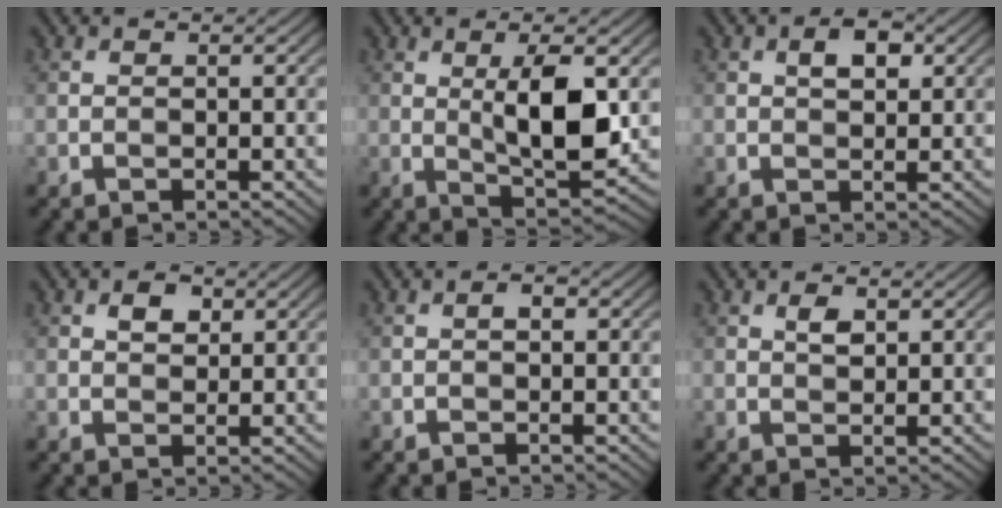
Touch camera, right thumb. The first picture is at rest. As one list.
[{"total": 8.1, "force": [1.0, 2.6, 7.6], "torque": [-0.131, -0.003, 0.021]}, {"total": 2.8, "force": [0.9, 1.5, 2.2], "torque": [-0.035, 0.004, 0.013]}, {"total": 2.4, "force": [1.0, 1.6, 1.4], "torque": [-0.027, 0.002, 0.017]}, {"total": 1.0, "force": [0.0, 0.6, 0.8], "torque": [-0.013, 0.004, -0.002]}, {"total": 1.8, "force": [0.8, 1.0, 1.3], "torque": [-0.026, -0.001, 0.015]}]